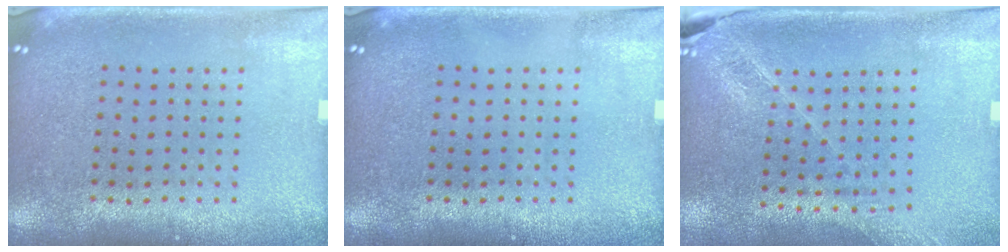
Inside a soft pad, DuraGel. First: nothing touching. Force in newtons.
{"total": 0.0}
{"total": 1.5, "press": 1.5, "slide": 0.2}